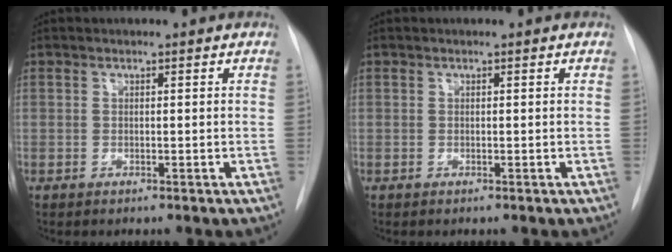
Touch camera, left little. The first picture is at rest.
{"total": 0.0}